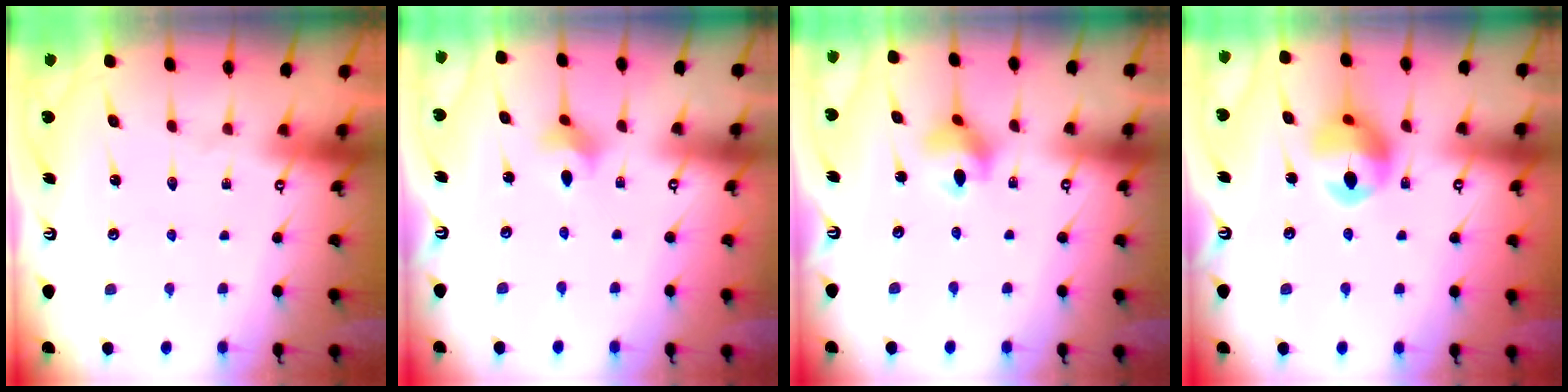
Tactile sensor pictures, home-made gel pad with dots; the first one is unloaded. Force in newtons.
{"total": 2.6, "press": 2.6, "slide": 0.4}
{"total": 6.4, "press": 6.4, "slide": 0.2}
{"total": 12.8, "press": 12.7, "slide": 1.3}